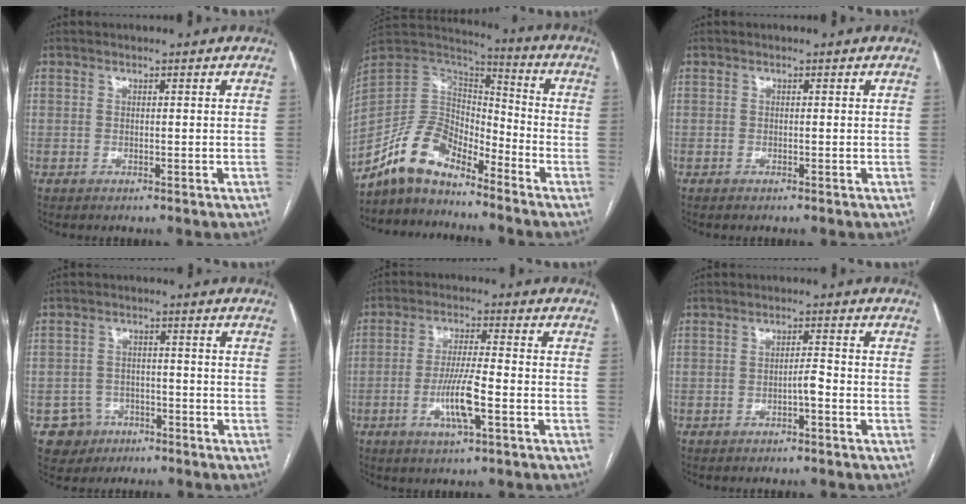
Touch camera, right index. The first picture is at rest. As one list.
[{"total": 11.0, "force": [-8.9, 4.5, 4.6], "torque": [-0.096, 0.039, -0.171]}, {"total": 0.0}, {"total": 4.9, "force": [-2.5, 4.2, 0.1], "torque": [0.005, 0.012, -0.037]}, {"total": 7.4, "force": [-2.5, 0.5, 6.9], "torque": [-0.133, -0.006, -0.046]}, {"total": 1.9, "force": [-1.0, 0.2, 1.6], "torque": [-0.024, 0.002, -0.018]}]